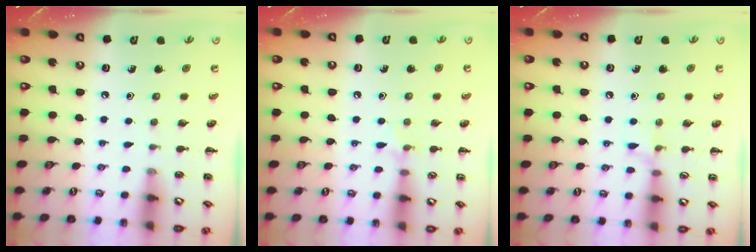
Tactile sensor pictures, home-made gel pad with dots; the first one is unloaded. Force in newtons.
{"total": 5.8, "press": 5.4, "slide": 2.0}
{"total": 5.1, "press": 4.8, "slide": 1.7}